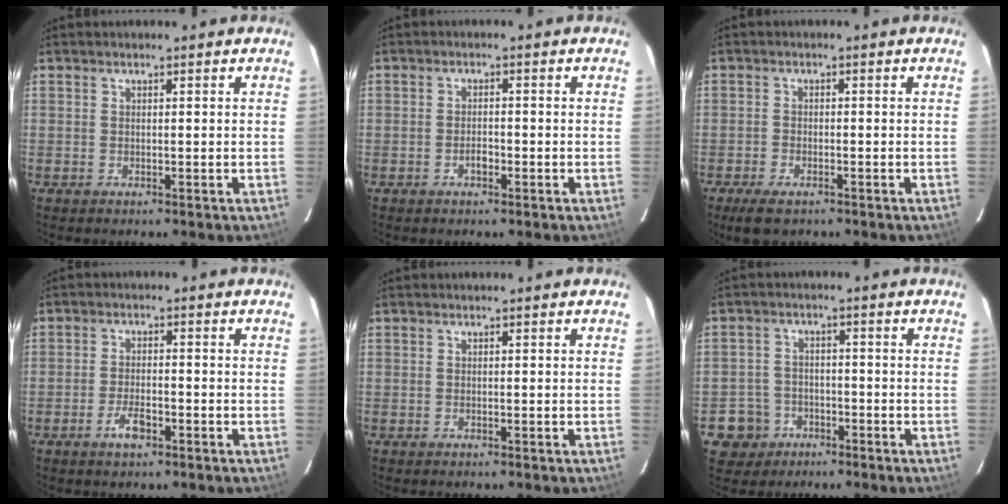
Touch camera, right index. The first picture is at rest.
{"total": 1.9, "force": [-1.0, 1.1, 1.2], "torque": [-0.023, 0.004, -0.018]}
{"total": 4.7, "force": [-3.3, 1.9, 2.7], "torque": [-0.071, -0.013, -0.060]}
{"total": 4.0, "force": [-2.3, 1.6, 2.9], "torque": [-0.061, -0.001, -0.041]}
{"total": 0.0}
{"total": 6.4, "force": [-3.1, 5.5, 0.5], "torque": [-0.026, 0.022, -0.050]}